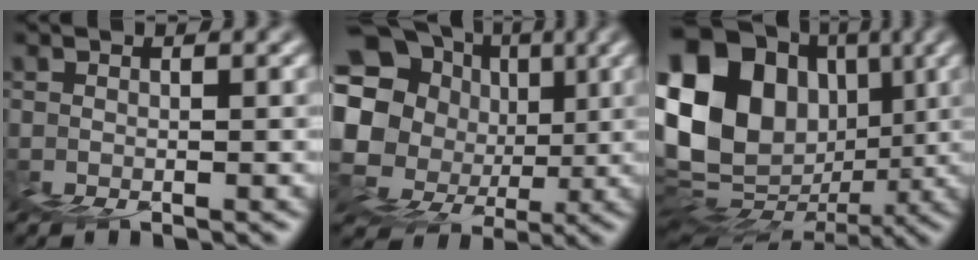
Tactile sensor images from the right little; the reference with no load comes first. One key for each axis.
{"total": 17.0, "fx": 5.1, "fy": 14.6, "fz": 7.2, "tx": -0.172, "ty": 0.026, "tz": 0.083}
{"total": 17.3, "fx": 4.3, "fy": 14.0, "fz": 9.2, "tx": -0.172, "ty": 0.033, "tz": 0.090}